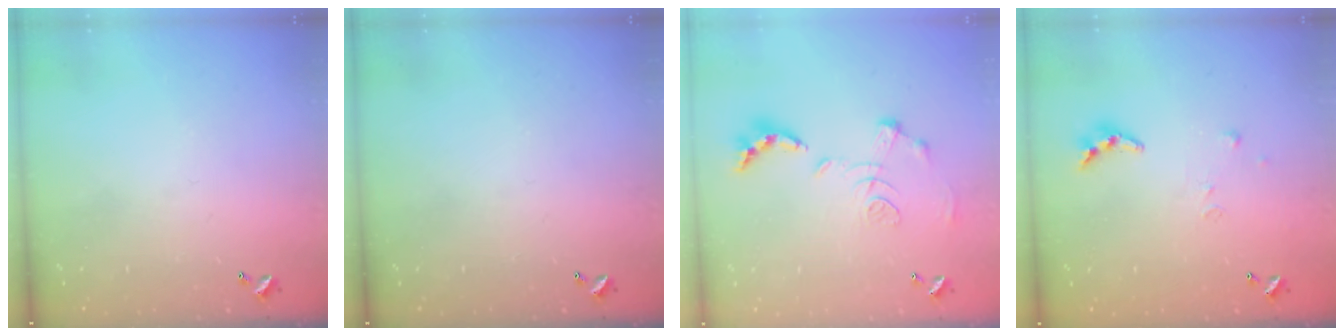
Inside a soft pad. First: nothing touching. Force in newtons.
{"total": 0.0}
{"total": 1.2, "press": 0.4, "slide": 1.1}
{"total": 5.7, "press": 5.7, "slide": 0.4}